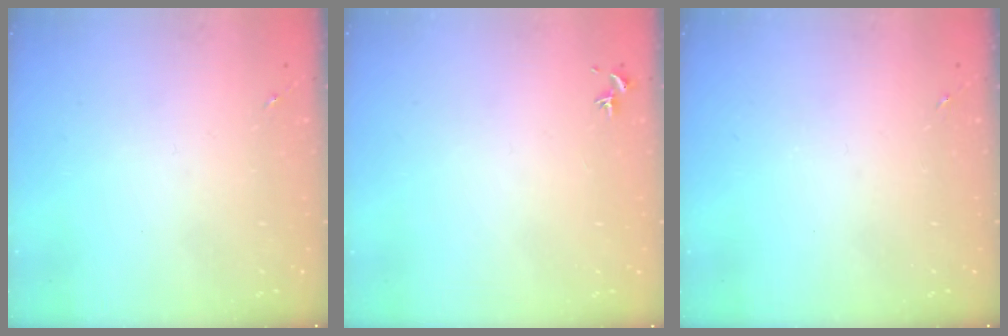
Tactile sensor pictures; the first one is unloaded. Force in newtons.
{"total": 0.7, "press": 0.5, "slide": 0.4}
{"total": 0.0}